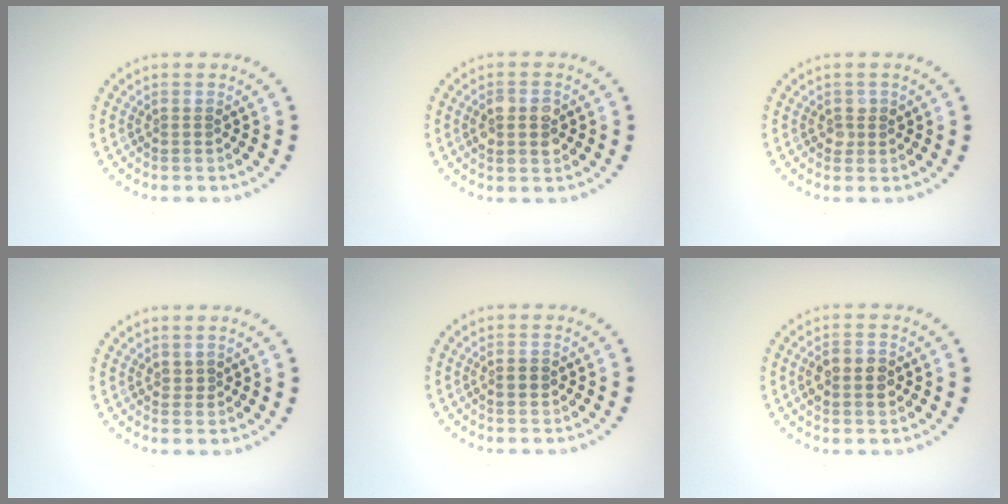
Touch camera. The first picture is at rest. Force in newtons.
{"total": 2.9, "press": 2.9, "slide": 0.3}
{"total": 1.1, "press": 1.0, "slide": 0.3}
{"total": 0.6, "press": 0.3, "slide": 0.6}
{"total": 1.3, "press": 1.3, "slide": 0.0}
{"total": 2.9, "press": 2.9, "slide": 0.0}